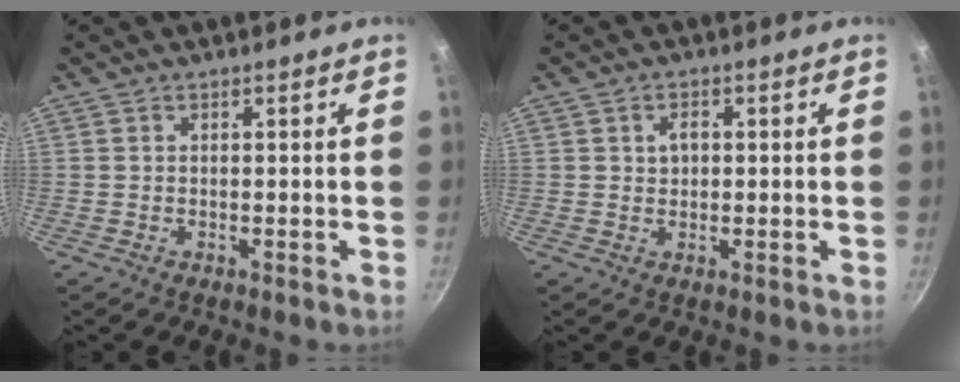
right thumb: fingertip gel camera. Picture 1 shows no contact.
{"total": 2.5, "force": [0.5, 1.9, 1.6], "torque": [-0.014, 0.004, 0.008]}